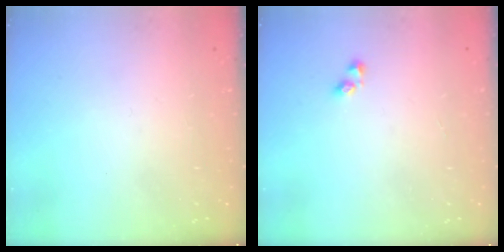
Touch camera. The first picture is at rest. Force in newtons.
{"total": 2.4, "press": 2.1, "slide": 1.2}